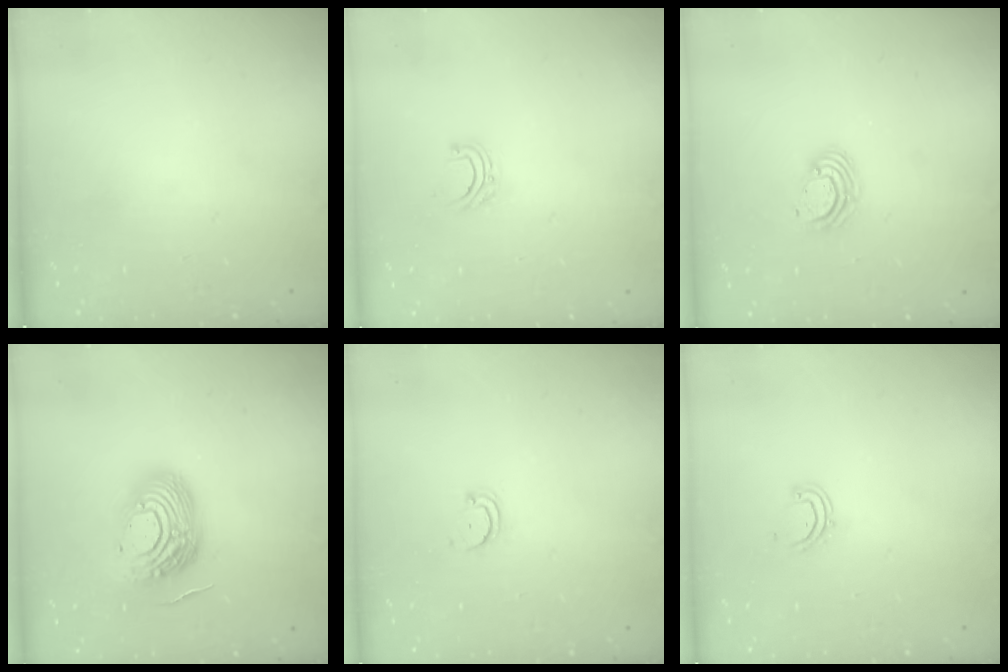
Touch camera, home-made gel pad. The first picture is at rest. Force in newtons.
{"total": 4.1, "press": 4.0, "slide": 0.6}
{"total": 4.0, "press": 3.9, "slide": 0.2}
{"total": 15.0, "press": 14.9, "slide": 1.5}
{"total": 2.3, "press": 2.3, "slide": 0.2}
{"total": 4.8, "press": 4.5, "slide": 1.8}